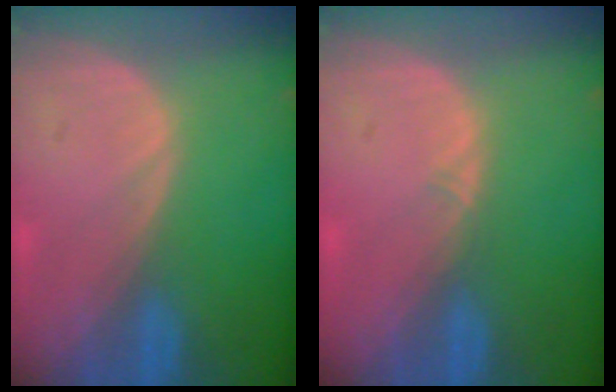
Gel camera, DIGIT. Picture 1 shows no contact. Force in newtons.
{"total": 0.6, "press": 0.5, "slide": 0.4}